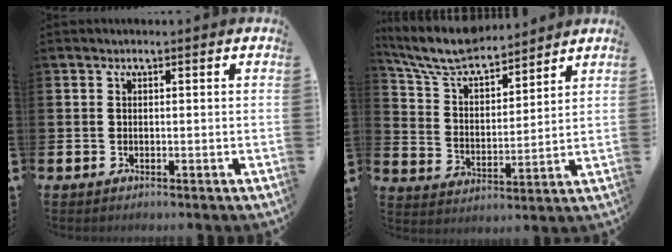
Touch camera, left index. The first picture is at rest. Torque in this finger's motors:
{"motor_torque": [0.10, -0.45, 0.75, 0.20]}